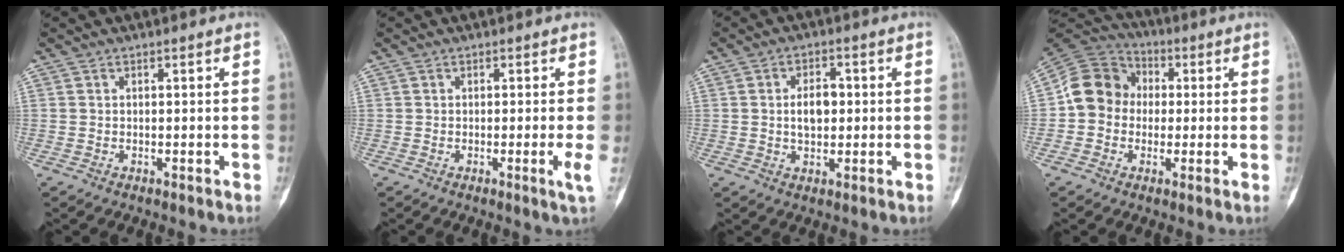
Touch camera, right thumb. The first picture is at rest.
{"total": 2.2, "force": [-0.4, -0.5, 2.1], "torque": [-0.039, -0.008, -0.008]}
{"total": 5.4, "force": [0.2, 3.4, 4.2], "torque": [-0.058, 0.006, 0.003]}
{"total": 11.2, "force": [0.1, 9.9, 5.2], "torque": [-0.072, 0.030, -0.012]}